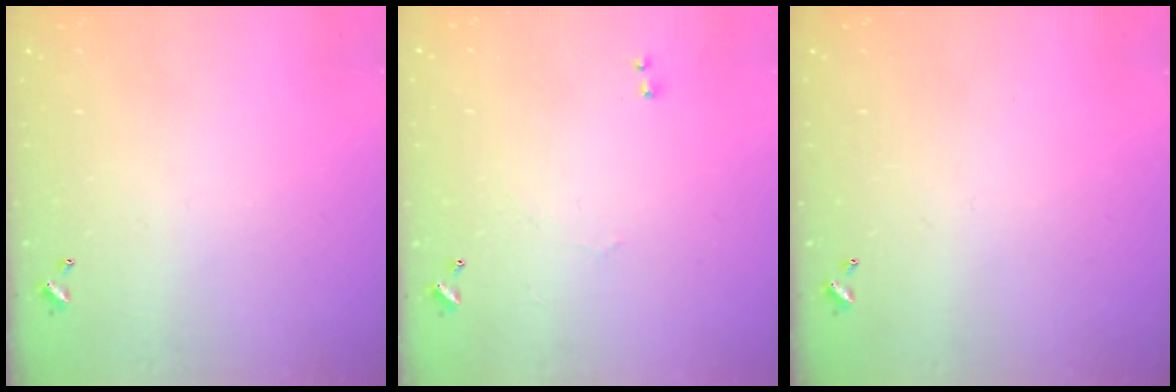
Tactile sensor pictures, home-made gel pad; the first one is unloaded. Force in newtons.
{"total": 1.0, "press": 0.5, "slide": 0.8}
{"total": 0.0}